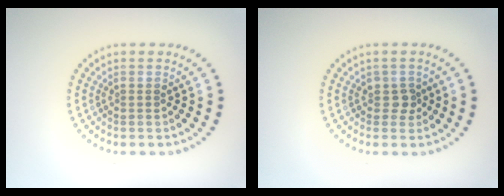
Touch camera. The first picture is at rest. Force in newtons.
{"total": 1.3, "press": 1.1, "slide": 0.7}